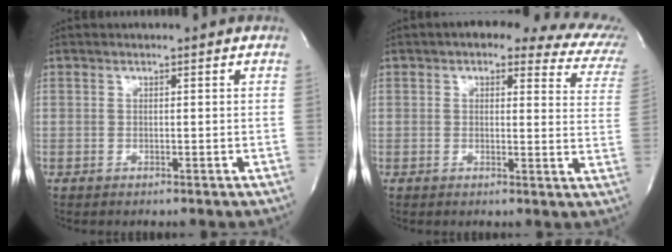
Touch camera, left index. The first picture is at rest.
{"total": 14.4, "force": [9.8, 5.2, 9.2], "torque": [-0.095, 0.019, 0.085]}